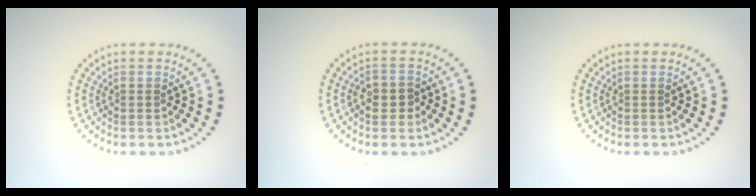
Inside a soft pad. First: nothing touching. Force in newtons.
{"total": 1.7, "press": 1.5, "slide": 0.6}
{"total": 0.0}